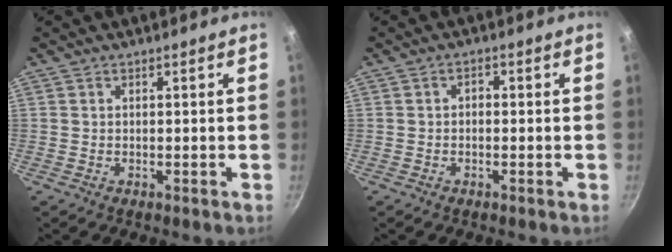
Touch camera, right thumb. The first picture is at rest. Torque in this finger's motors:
{"motor_torque": [-0.21, 0.21, 0.15, 0.05, 0.01]}